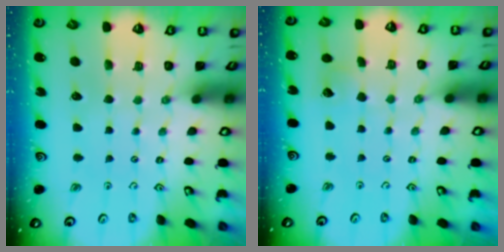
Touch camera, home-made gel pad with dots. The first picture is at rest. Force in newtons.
{"total": 4.8, "press": 4.7, "slide": 0.5}